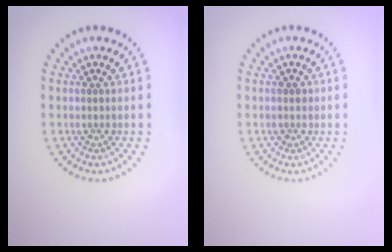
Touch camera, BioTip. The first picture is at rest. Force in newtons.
{"total": 0.9, "press": 0.8, "slide": 0.5}